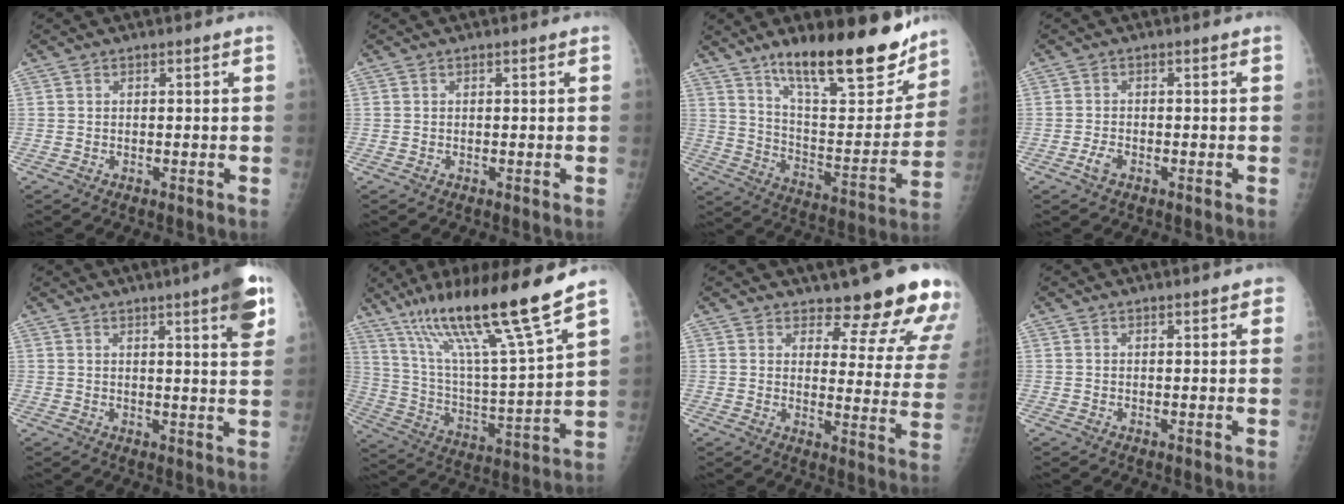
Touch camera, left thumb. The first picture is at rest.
{"total": 0.0}
{"total": 23.7, "force": [16.8, 6.9, 15.2], "torque": [-0.189, -0.091, 0.270]}
{"total": 1.8, "force": [-1.0, 0.9, 1.2], "torque": [-0.031, 0.005, -0.020]}
{"total": 8.6, "force": [4.5, 0.7, 7.2], "torque": [-0.087, -0.018, 0.055]}
{"total": 21.1, "force": [14.8, 0.4, 15.0], "torque": [-0.240, -0.065, 0.267]}
{"total": 15.4, "force": [13.0, 4.7, 6.7], "torque": [-0.030, -0.104, 0.145]}
{"total": 1.9, "force": [1.2, 0.5, 1.4], "torque": [-0.014, 0.001, 0.012]}